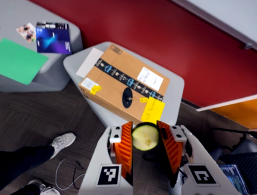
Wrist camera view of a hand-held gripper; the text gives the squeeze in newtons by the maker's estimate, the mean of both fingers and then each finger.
{"total": 10.6, "left": 10.9, "right": 10.2}